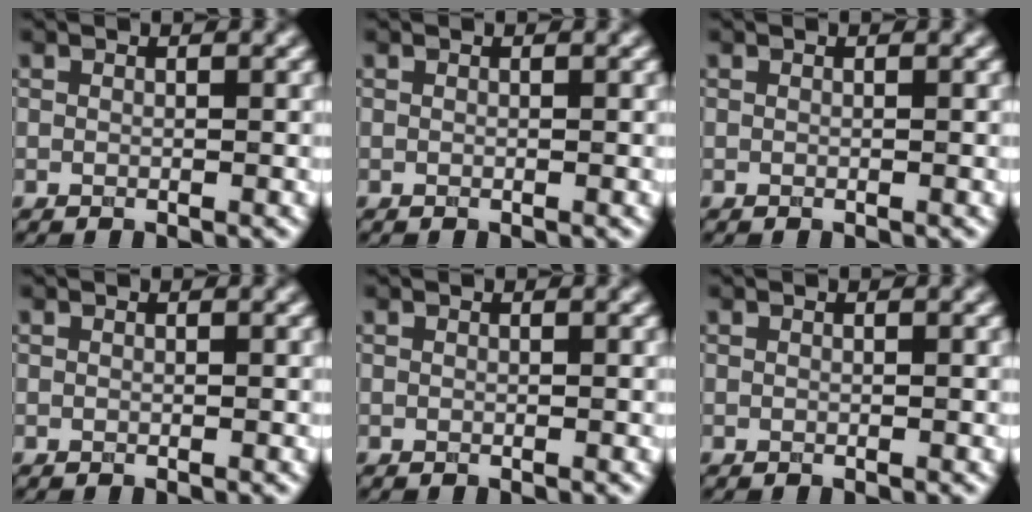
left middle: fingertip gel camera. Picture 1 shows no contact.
{"total": 0.0}
{"total": 0.0}
{"total": 0.0}
{"total": 0.0}
{"total": 0.0}